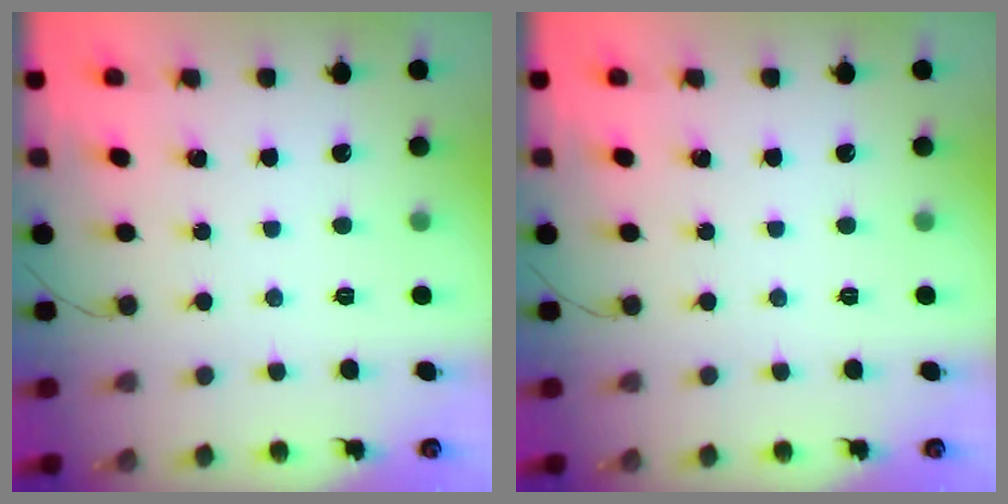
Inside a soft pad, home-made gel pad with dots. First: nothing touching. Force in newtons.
{"total": 0.0}